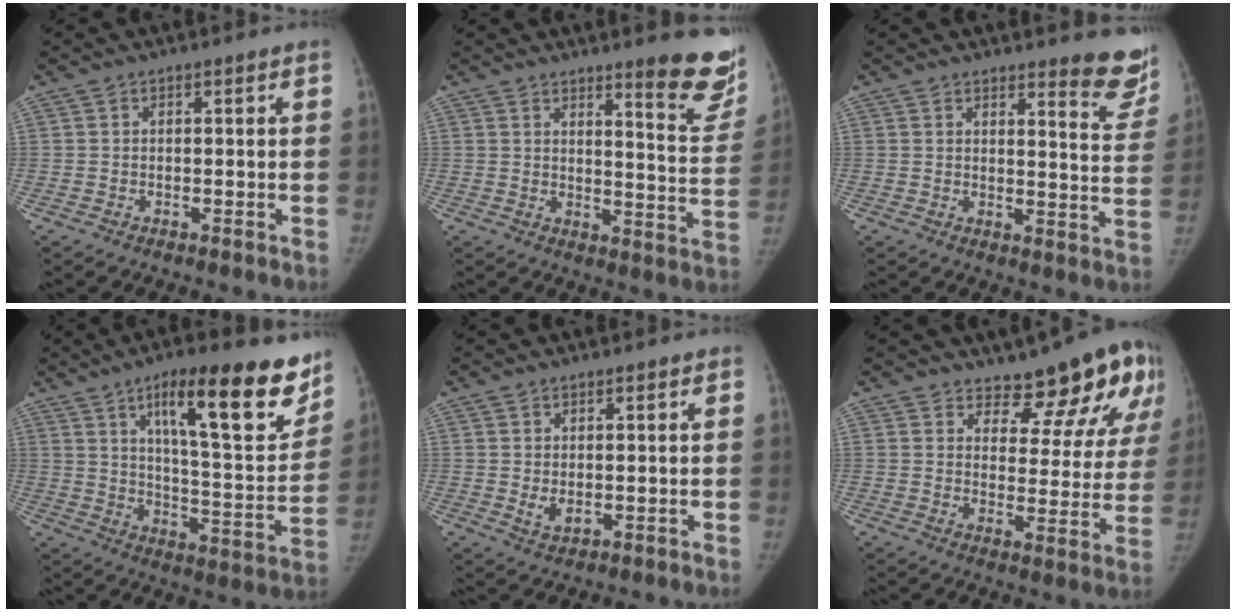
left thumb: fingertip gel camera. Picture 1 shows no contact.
{"total": 13.7, "force": [10.1, 2.6, 8.8], "torque": [-0.073, -0.083, 0.123]}
{"total": 10.2, "force": [9.0, 2.0, 4.4], "torque": [-0.018, -0.081, 0.090]}
{"total": 22.8, "force": [13.4, 6.2, 17.4], "torque": [-0.208, -0.060, 0.205]}
{"total": 2.9, "force": [0.5, 1.8, 2.2], "torque": [-0.033, -0.010, 0.017]}
{"total": 14.1, "force": [10.7, 5.8, 7.2], "torque": [-0.033, -0.082, 0.129]}